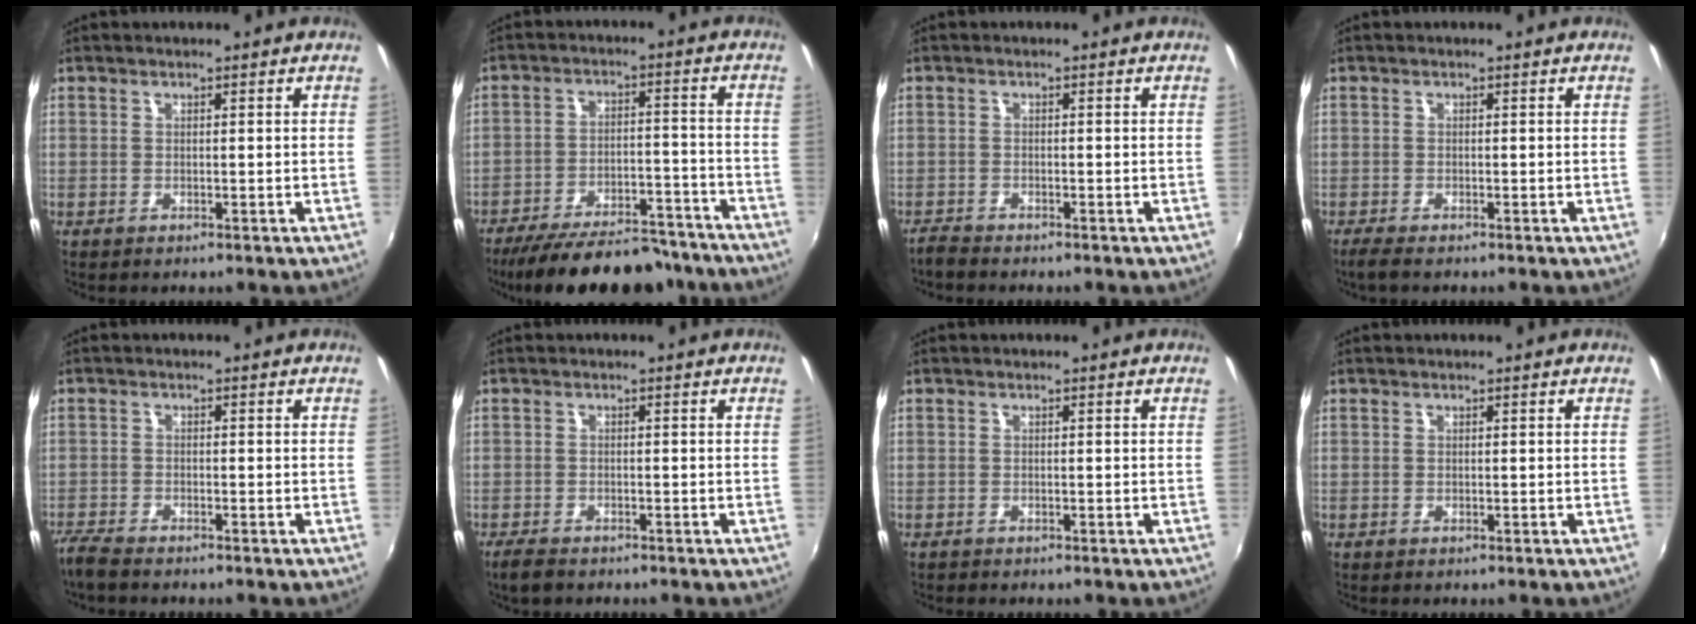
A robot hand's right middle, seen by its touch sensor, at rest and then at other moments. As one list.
[{"total": 20.2, "force": [-17.3, 5.4, 8.8], "torque": [-0.165, -0.011, -0.240]}, {"total": 2.1, "force": [-2.1, 0.2, 0.4], "torque": [-0.017, -0.010, -0.043]}, {"total": 2.2, "force": [-1.7, 0.2, 1.4], "torque": [-0.029, -0.009, -0.031]}, {"total": 4.0, "force": [-3.7, 0.6, 1.6], "torque": [-0.048, -0.017, -0.073]}, {"total": 3.4, "force": [-2.8, 1.2, 1.6], "torque": [-0.043, -0.011, -0.055]}, {"total": 0.6, "force": [-0.5, 0.2, 0.0], "torque": [-0.002, -0.002, -0.010]}, {"total": 0.0}]